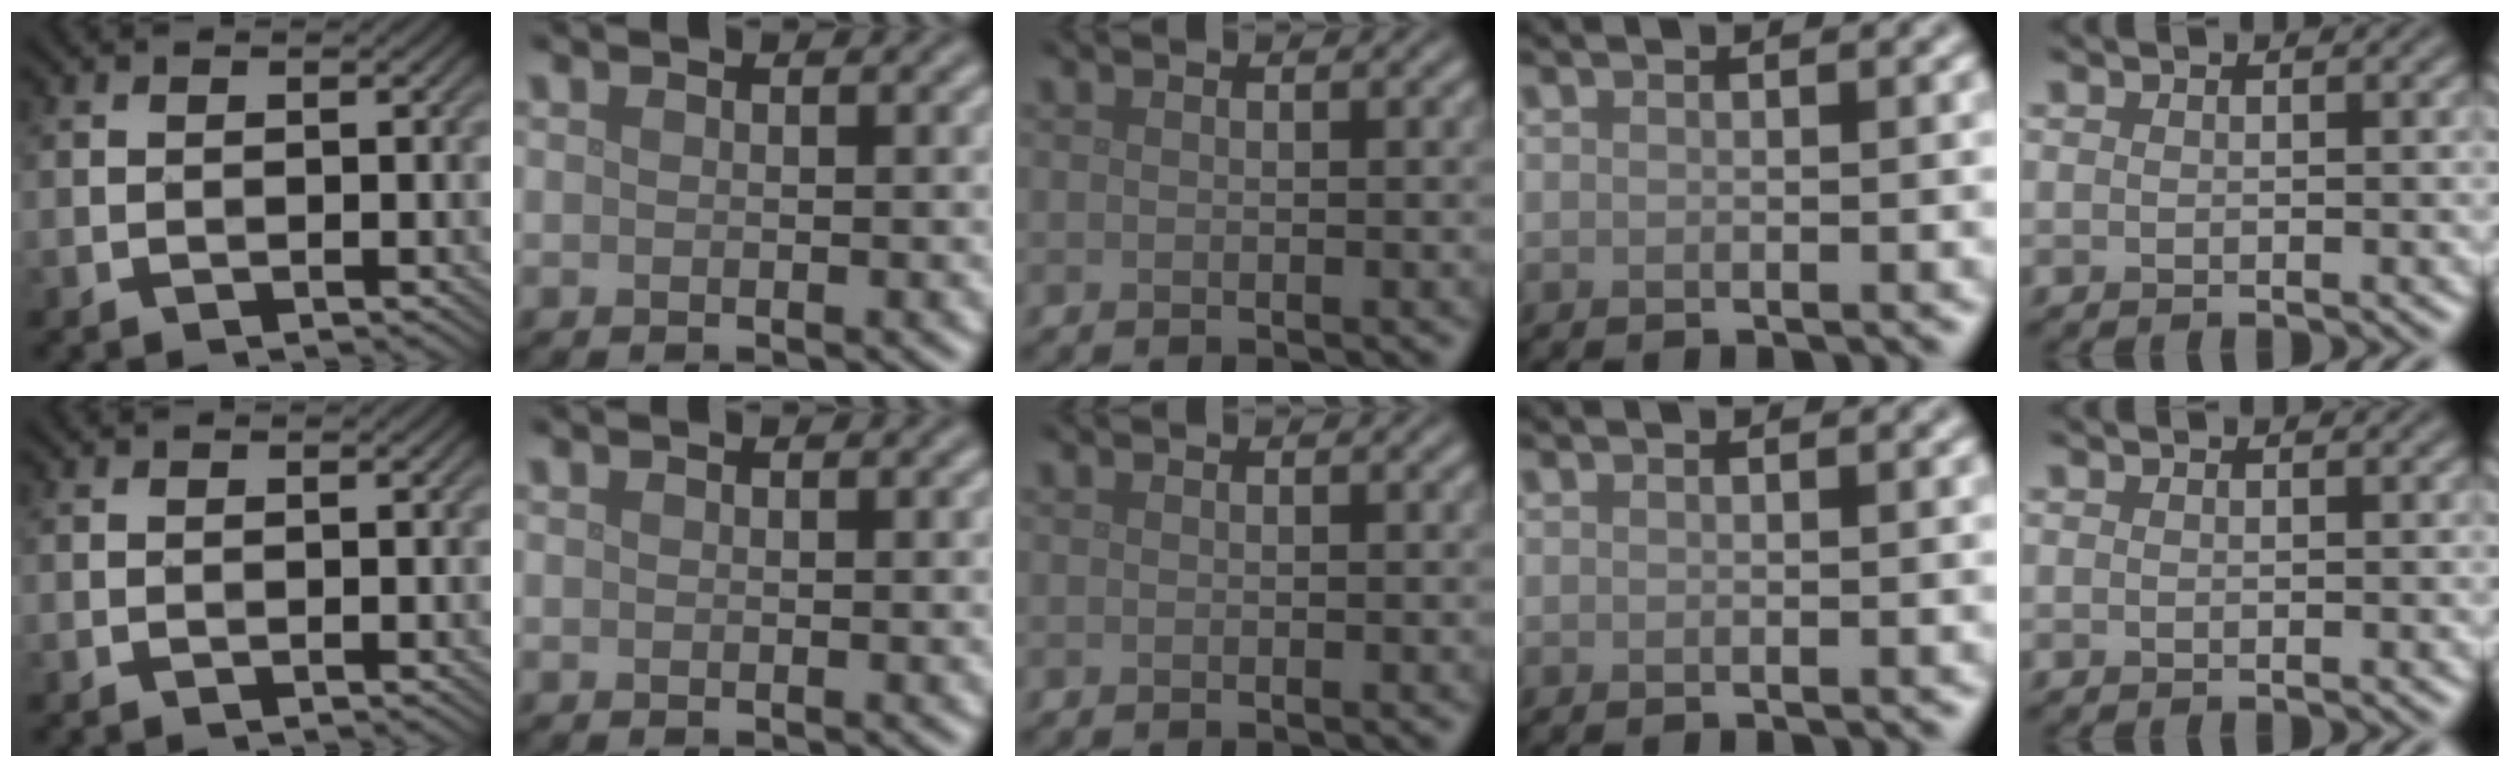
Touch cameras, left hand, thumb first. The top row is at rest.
{}